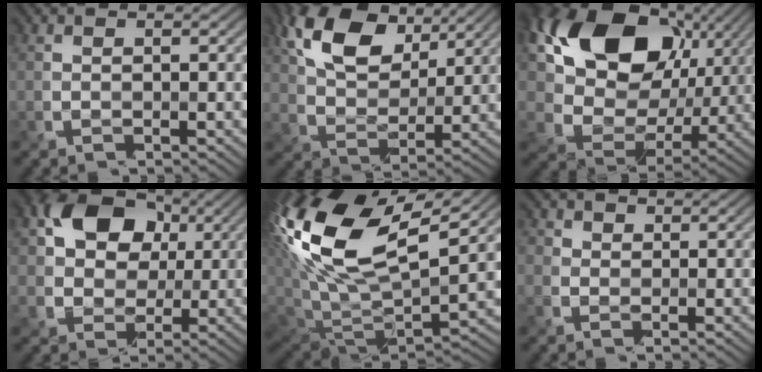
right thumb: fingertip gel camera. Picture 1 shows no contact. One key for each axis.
{"total": 11.1, "fx": 5.3, "fy": 6.3, "fz": 7.4, "tx": -0.160, "ty": 0.017, "tz": 0.103}
{"total": 18.1, "fx": 6.0, "fy": 12.4, "fz": 11.8, "tx": -0.237, "ty": 0.012, "tz": 0.123}
{"total": 12.5, "fx": 3.4, "fy": 9.4, "fz": 7.4, "tx": -0.151, "ty": 0.040, "tz": 0.056}
{"total": 19.4, "fx": 8.3, "fy": 8.9, "fz": 15.1, "tx": -0.345, "ty": 0.018, "tz": 0.163}
{"total": 2.8, "fx": 0.6, "fy": 2.5, "fz": 1.1, "tx": -0.031, "ty": 0.011, "tz": -0.003}